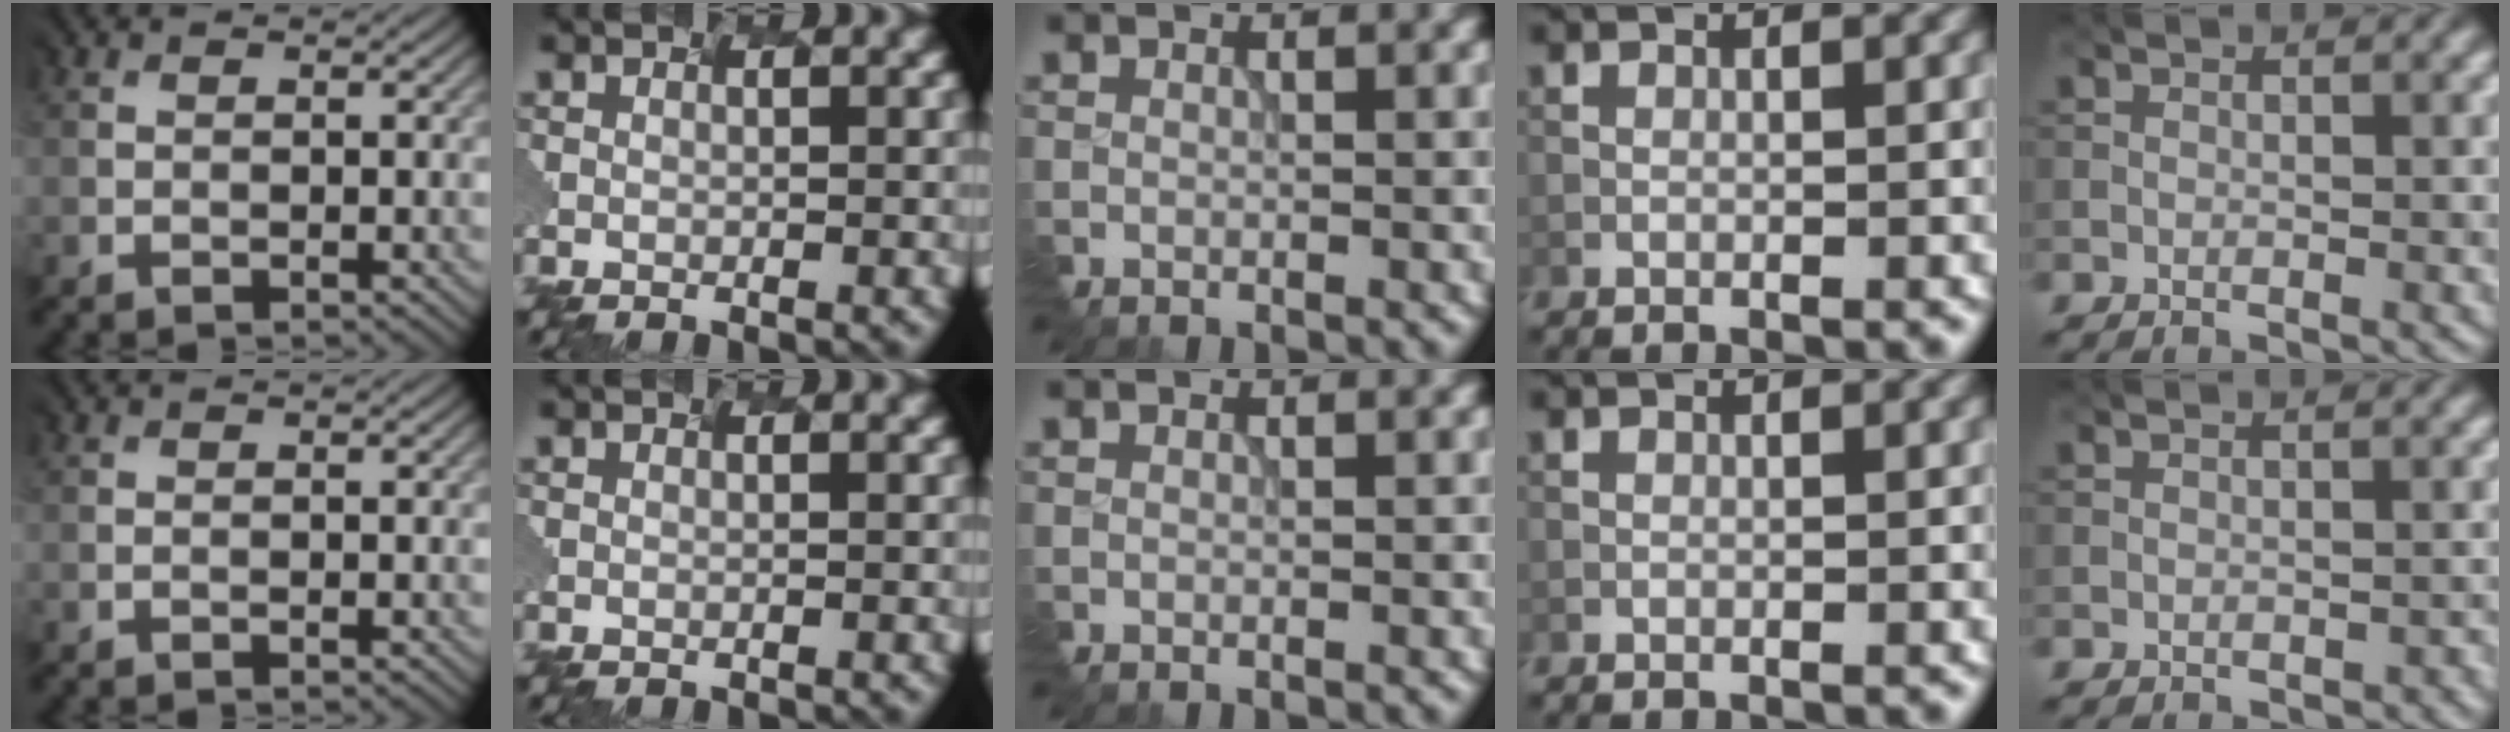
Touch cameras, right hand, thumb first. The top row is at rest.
{"thumb": {"total": 0.5, "force": [-0.2, -0.3, -0.3], "torque": [0.006, 0.000, -0.005]}, "little": {"total": 0.7, "force": [-0.3, 0.4, 0.4], "torque": [-0.007, -0.005, -0.002]}}